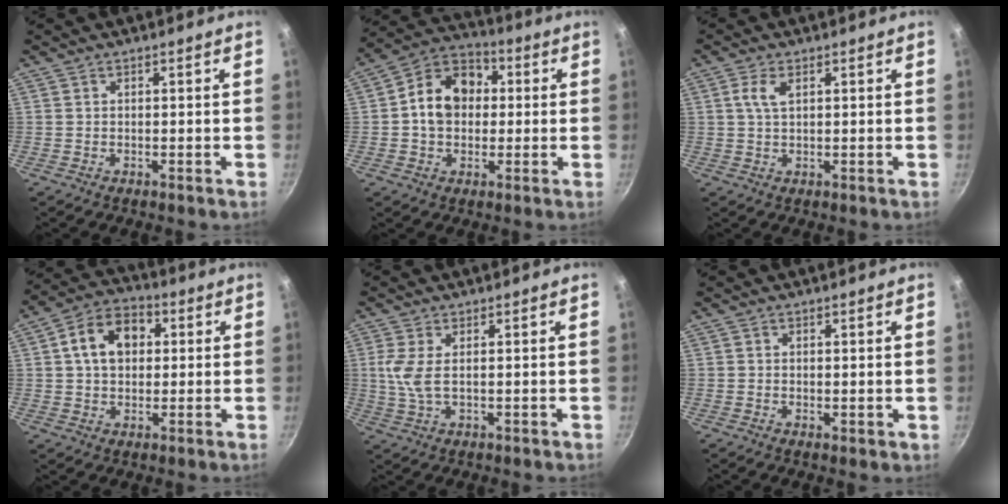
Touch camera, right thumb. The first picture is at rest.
{"total": 12.1, "force": [0.7, 9.5, 7.5], "torque": [-0.091, 0.027, -0.008]}
{"total": 3.5, "force": [1.2, 1.6, 2.8], "torque": [-0.058, 0.002, 0.024]}
{"total": 11.0, "force": [2.3, 8.0, 7.2], "torque": [-0.092, 0.018, 0.025]}
{"total": 5.0, "force": [1.0, 1.8, 4.5], "torque": [-0.106, 0.000, 0.023]}
{"total": 0.9, "force": [0.4, 0.4, 0.6], "torque": [-0.005, -0.010, 0.002]}